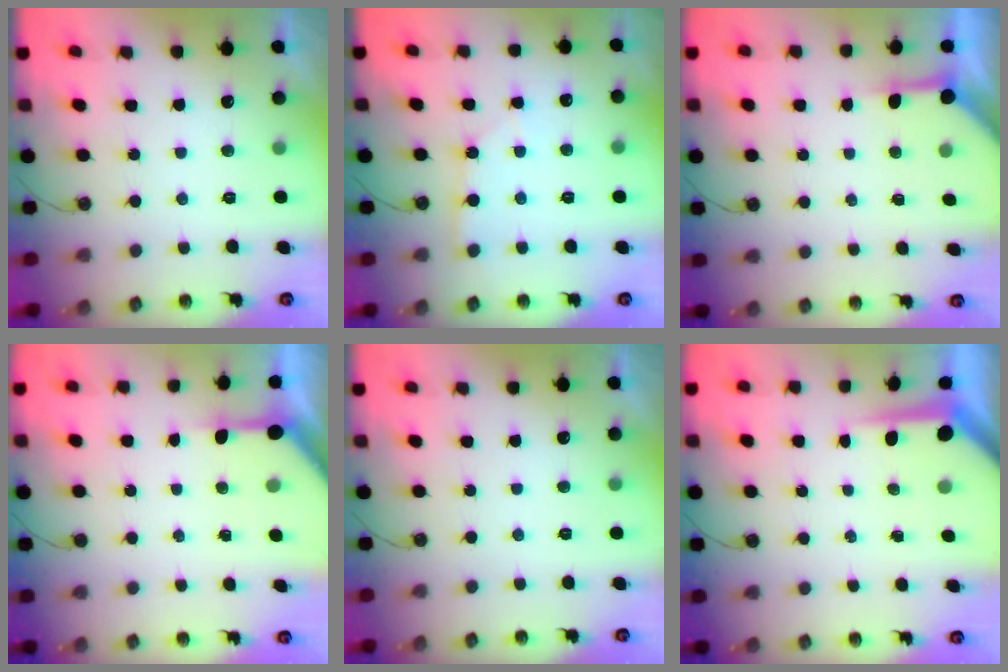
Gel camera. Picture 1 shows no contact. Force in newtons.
{"total": 1.9, "press": 1.9, "slide": 0.3}
{"total": 4.0, "press": 3.9, "slide": 0.5}
{"total": 4.8, "press": 4.8, "slide": 0.5}
{"total": 0.0}
{"total": 4.8, "press": 4.8, "slide": 0.4}